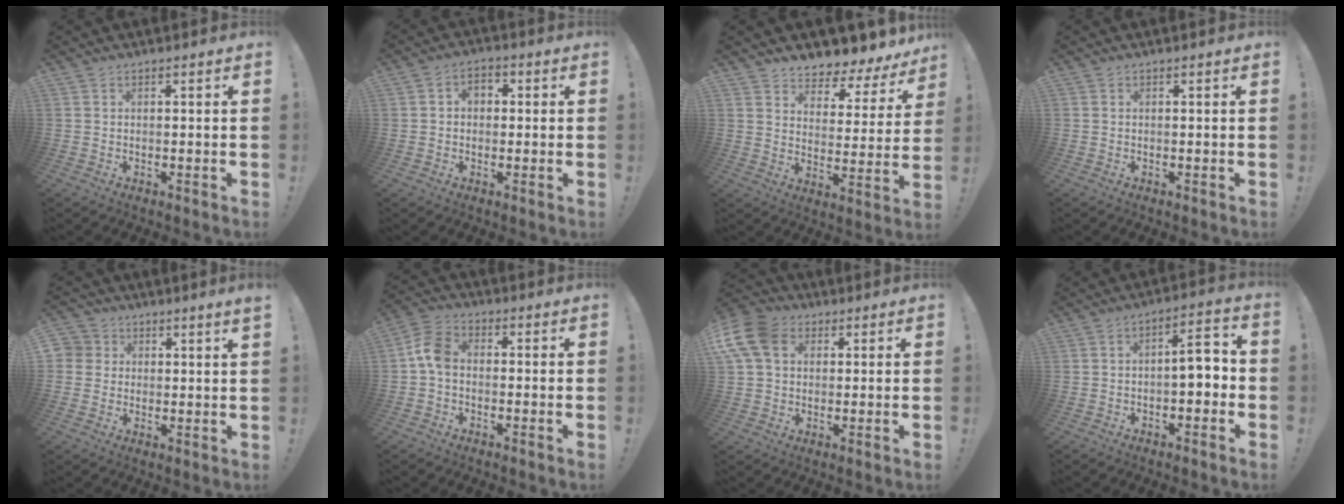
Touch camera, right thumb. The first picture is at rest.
{"total": 3.5, "force": [-0.2, 2.8, 2.0], "torque": [-0.036, 0.007, -0.004]}
{"total": 5.6, "force": [4.8, 2.4, 1.5], "torque": [-0.013, -0.060, 0.082]}
{"total": 0.0}
{"total": 3.4, "force": [2.3, 2.3, 1.1], "torque": [-0.019, -0.014, 0.042]}
{"total": 7.8, "force": [-0.4, 5.2, 5.8], "torque": [-0.113, 0.013, -0.002]}
{"total": 13.3, "force": [3.8, 9.8, 8.1], "torque": [-0.162, -0.003, 0.074]}
{"total": 7.0, "force": [-1.4, 2.8, 6.2], "torque": [-0.087, 0.008, -0.029]}